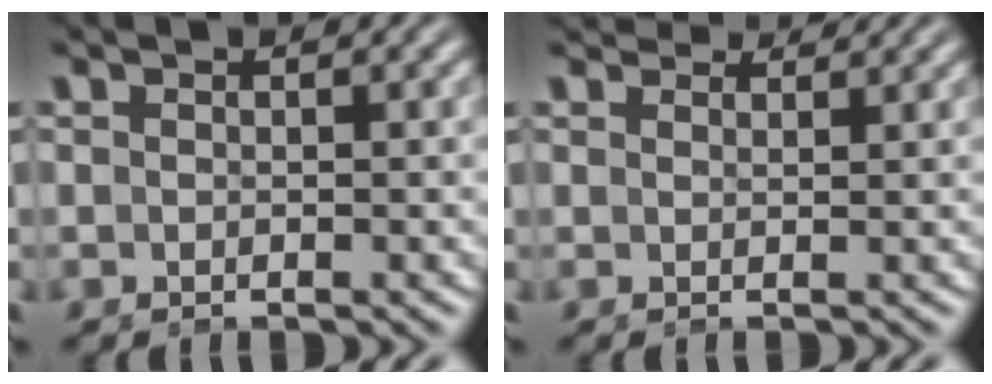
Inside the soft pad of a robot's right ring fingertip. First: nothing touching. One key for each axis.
{"total": 2.9, "fx": 2.8, "fy": -0.3, "fz": 0.4, "tx": 0.003, "ty": 0.006, "tz": 0.047}